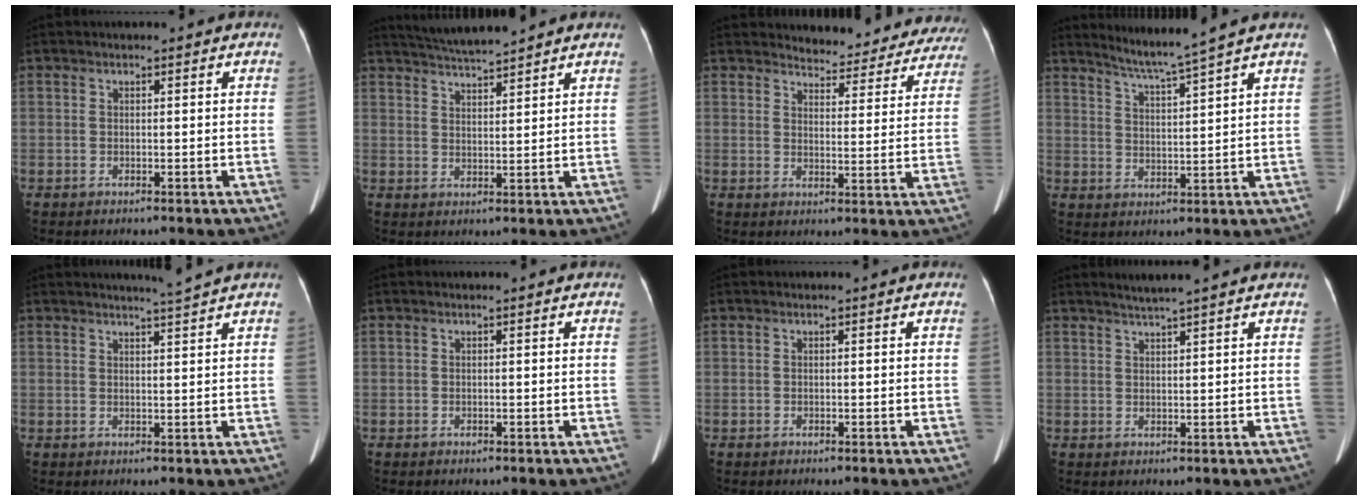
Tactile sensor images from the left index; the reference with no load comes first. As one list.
[{"total": 6.6, "force": [6.2, -0.6, 2.3], "torque": [-0.049, 0.017, 0.107]}, {"total": 15.2, "force": [14.5, 3.9, 2.3], "torque": [0.007, -0.040, 0.146]}, {"total": 6.1, "force": [5.2, -2.2, 2.2], "torque": [-0.045, -0.014, 0.098]}, {"total": 2.9, "force": [2.5, -1.3, 0.7], "torque": [-0.011, -0.014, 0.040]}, {"total": 0.0}, {"total": 0.0}, {"total": 4.1, "force": [3.5, -0.8, 1.9], "torque": [-0.031, 0.016, 0.053]}]